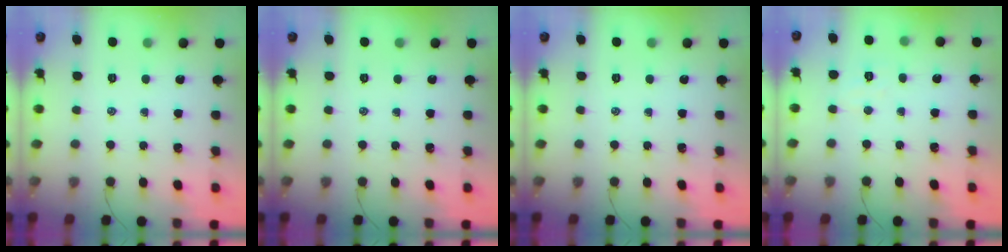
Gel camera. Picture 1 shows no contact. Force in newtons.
{"total": 0.0}
{"total": 0.0}
{"total": 3.6, "press": 3.5, "slide": 0.8}